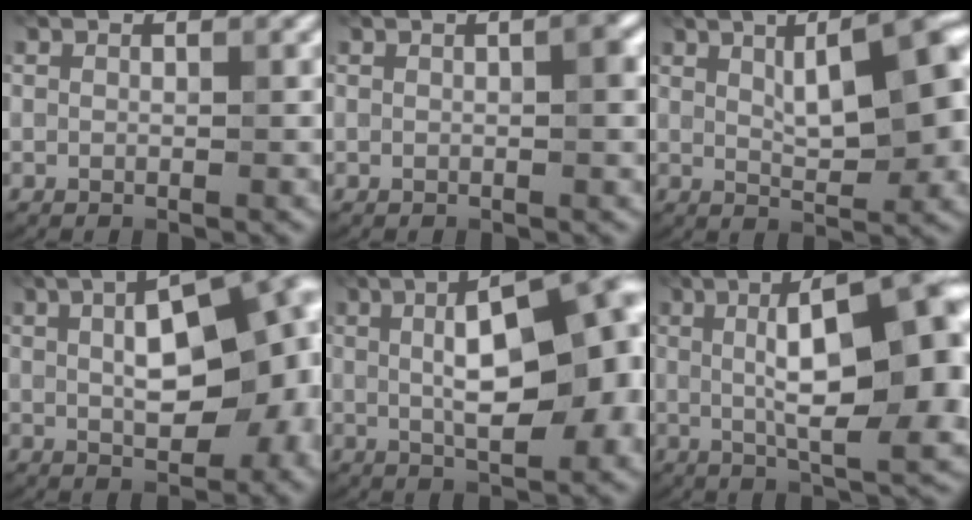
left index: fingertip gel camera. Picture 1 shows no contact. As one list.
[{"total": 1.6, "force": [0.2, 0.5, 1.5], "torque": [-0.026, 0.007, 0.003]}, {"total": 7.9, "force": [1.7, 2.2, 7.4], "torque": [-0.114, 0.012, 0.028]}, {"total": 13.0, "force": [1.1, 5.9, 11.5], "torque": [-0.141, 0.017, 0.018]}, {"total": 13.3, "force": [1.8, 4.8, 12.2], "torque": [-0.158, 0.029, 0.020]}, {"total": 12.9, "force": [1.3, 3.3, 12.4], "torque": [-0.171, 0.020, 0.016]}]